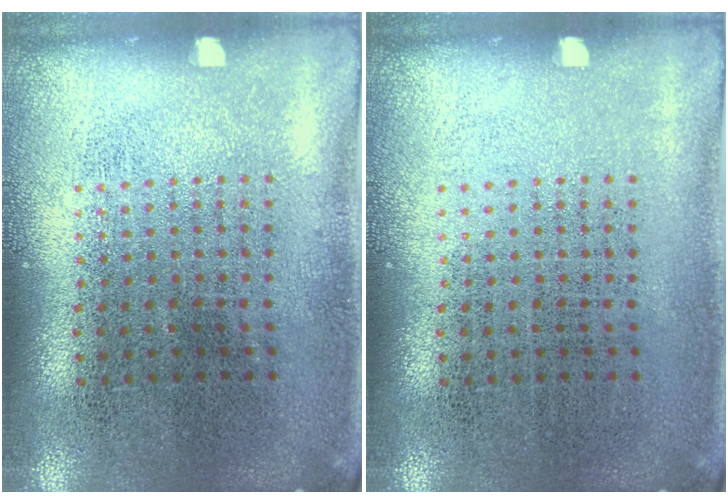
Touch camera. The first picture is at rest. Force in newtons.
{"total": 0.0}